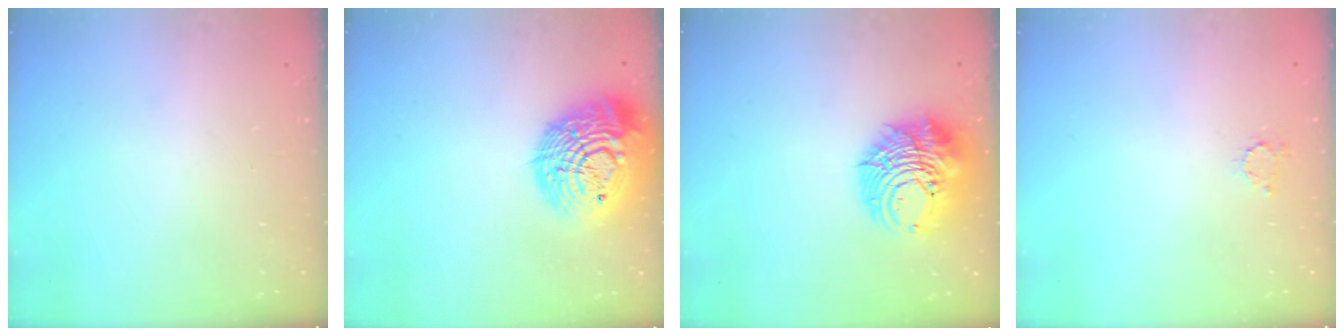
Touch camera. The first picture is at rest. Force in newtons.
{"total": 22.1, "press": 22.0, "slide": 2.0}
{"total": 13.6, "press": 13.5, "slide": 1.7}
{"total": 2.7, "press": 2.7, "slide": 0.4}